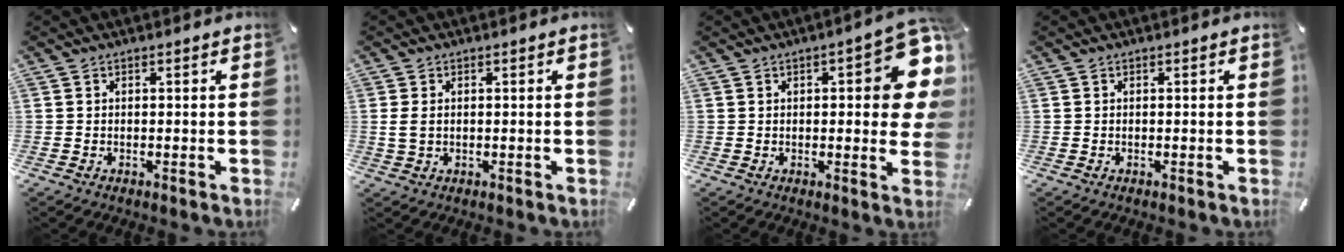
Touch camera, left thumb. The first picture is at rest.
{"total": 2.5, "force": [0.3, 1.8, 1.8], "torque": [-0.036, 0.005, 0.005]}
{"total": 14.6, "force": [3.8, 5.6, 12.9], "torque": [-0.147, -0.028, 0.062]}
{"total": 0.0}